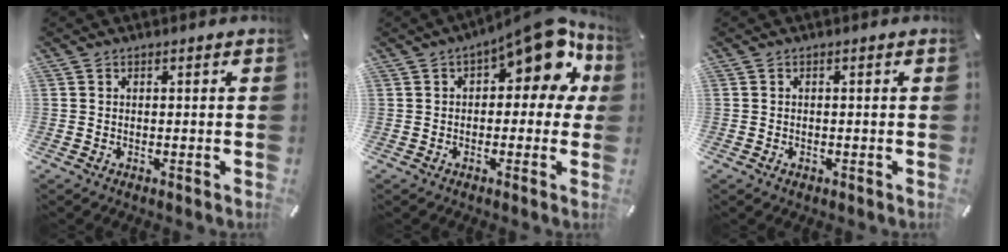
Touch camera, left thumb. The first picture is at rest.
{"total": 12.7, "force": [5.7, 5.7, 9.8], "torque": [-0.129, -0.038, 0.093]}
{"total": 0.7, "force": [-0.3, 0.5, 0.4], "torque": [-0.009, 0.001, -0.008]}